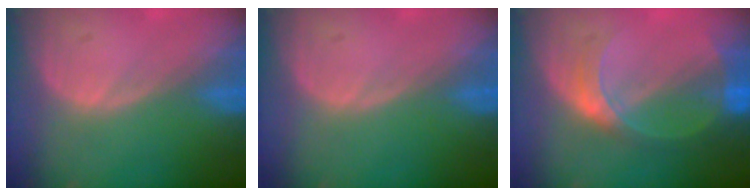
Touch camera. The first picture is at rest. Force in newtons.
{"total": 0.0}
{"total": 6.8, "press": 6.0, "slide": 3.2}